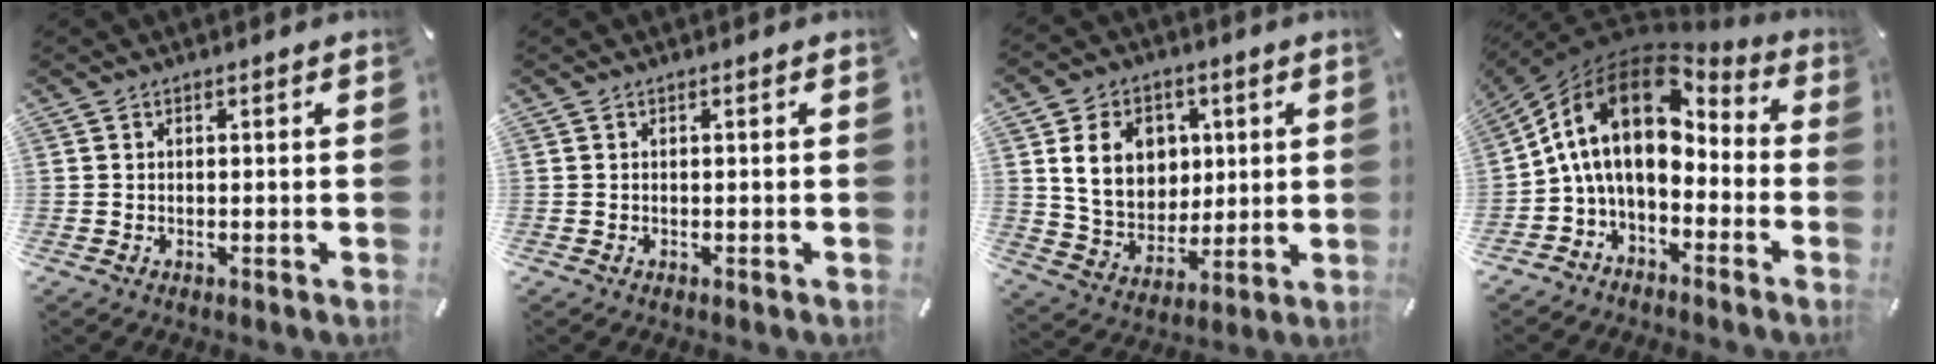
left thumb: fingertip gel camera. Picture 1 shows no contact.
{"total": 0.0}
{"total": 13.3, "force": [3.4, 11.3, 6.2], "torque": [-0.108, 0.001, 0.070]}
{"total": 16.4, "force": [1.4, 10.4, 12.6], "torque": [-0.262, -0.008, 0.017]}